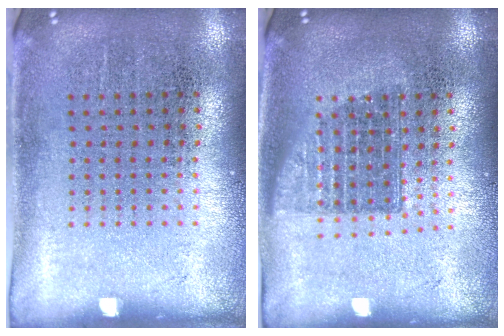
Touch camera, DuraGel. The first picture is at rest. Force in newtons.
{"total": 1.4, "press": 1.2, "slide": 0.8}